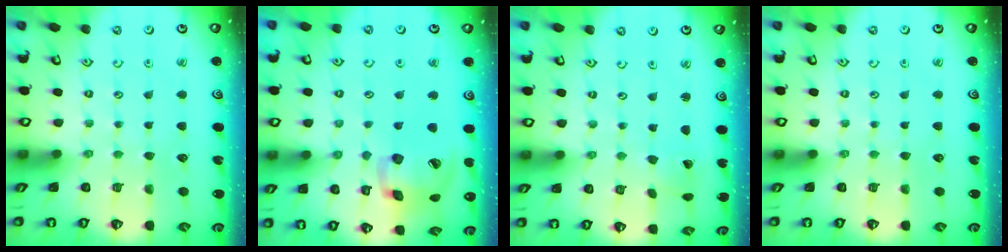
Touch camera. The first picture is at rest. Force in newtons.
{"total": 18.0, "press": 17.8, "slide": 2.8}
{"total": 0.7, "press": 0.7, "slide": 0.0}
{"total": 0.0}